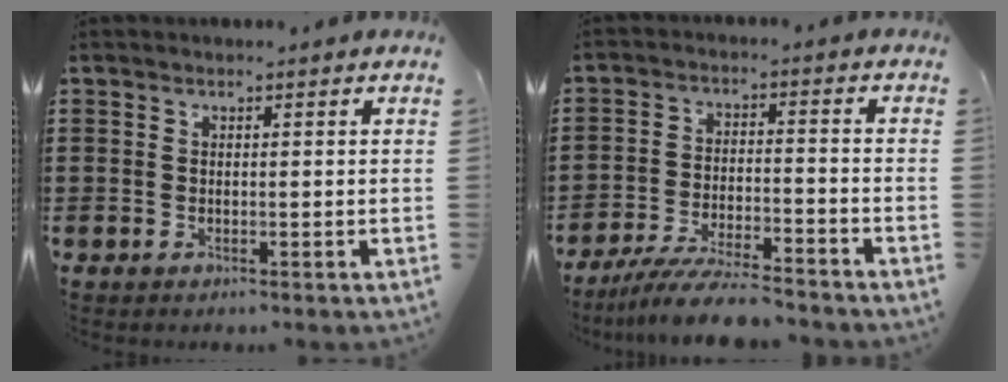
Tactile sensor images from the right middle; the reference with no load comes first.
{"total": 7.5, "force": [-6.8, 0.4, 3.0], "torque": [-0.060, -0.004, -0.128]}